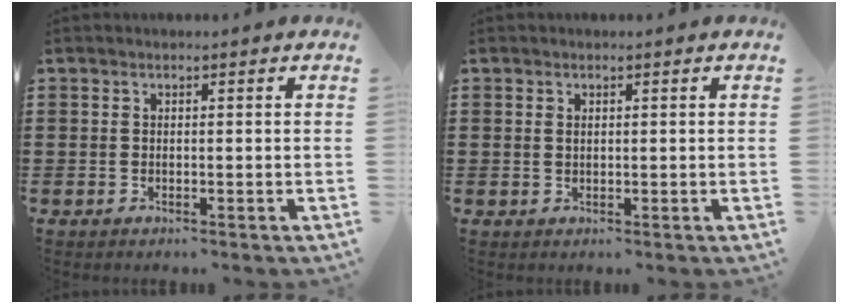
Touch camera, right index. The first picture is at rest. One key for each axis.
{"total": 0.7, "fx": 0.3, "fy": 0.5, "fz": 0.5, "tx": -0.012, "ty": 0.003, "tz": 0.005}